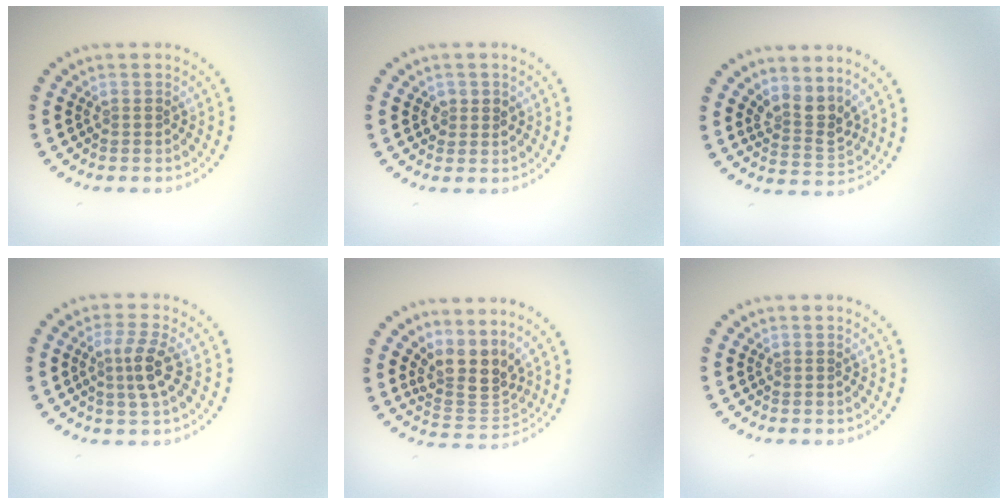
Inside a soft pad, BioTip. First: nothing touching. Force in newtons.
{"total": 1.4, "press": 1.4, "slide": 0.3}
{"total": 2.8, "press": 2.1, "slide": 1.8}
{"total": 2.9, "press": 2.5, "slide": 1.4}
{"total": 3.9, "press": 2.9, "slide": 2.6}
{"total": 0.0}